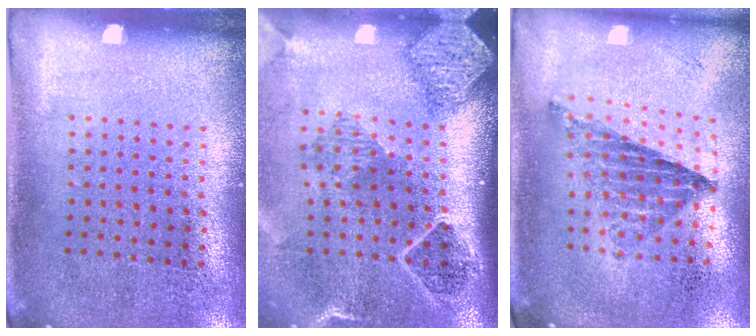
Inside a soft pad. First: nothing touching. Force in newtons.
{"total": 2.7, "press": 2.0, "slide": 1.9}
{"total": 0.7, "press": 0.7, "slide": 0.1}